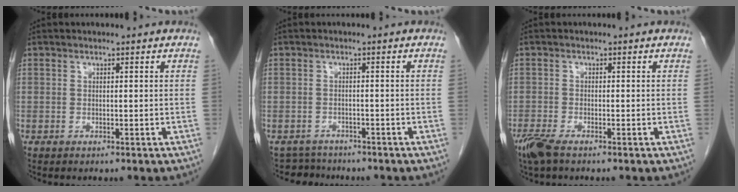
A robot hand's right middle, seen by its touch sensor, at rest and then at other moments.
{"total": 3.4, "force": [-3.0, 1.1, -0.9], "torque": [0.012, -0.005, -0.051]}
{"total": 3.7, "force": [-2.7, 0.9, 2.4], "torque": [-0.055, -0.009, -0.050]}